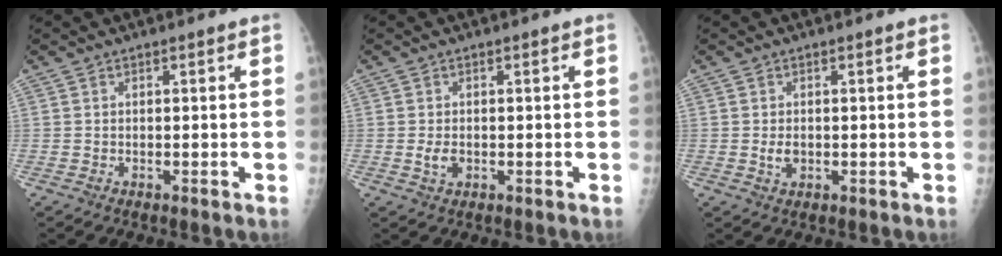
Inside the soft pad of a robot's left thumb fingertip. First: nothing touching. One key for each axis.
{"total": 2.2, "fx": -0.2, "fy": 1.5, "fz": 1.6, "tx": -0.029, "ty": -0.003, "tz": -0.001}
{"total": 2.0, "fx": 0.0, "fy": 1.4, "fz": 1.4, "tx": -0.022, "ty": -0.002, "tz": 0.003}